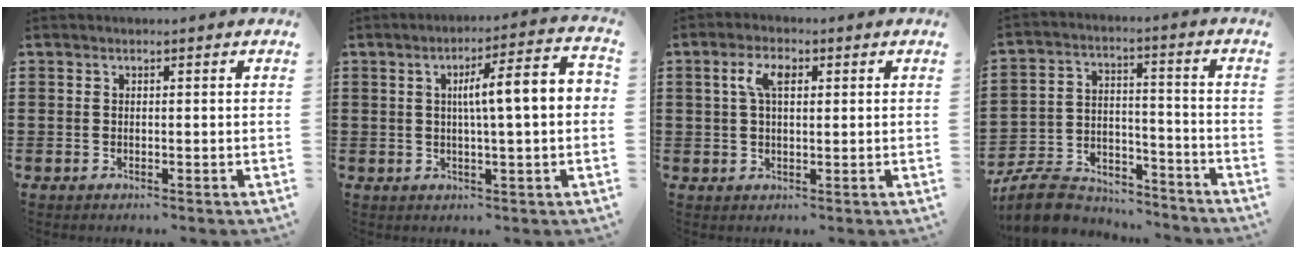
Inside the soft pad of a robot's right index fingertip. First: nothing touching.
{"total": 8.1, "force": [0.8, 0.7, 8.0], "torque": [-0.141, -0.001, 0.002]}
{"total": 4.4, "force": [1.2, 1.8, 3.8], "torque": [-0.081, 0.012, 0.017]}
{"total": 9.1, "force": [-8.4, 2.8, 2.1], "torque": [-0.047, 0.024, -0.164]}